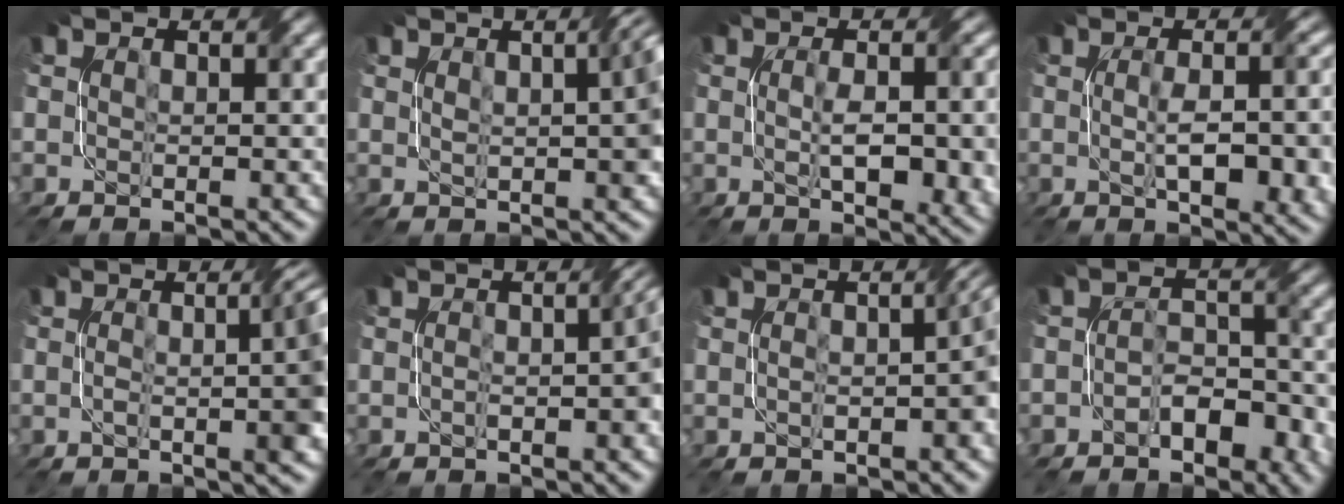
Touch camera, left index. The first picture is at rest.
{"total": 4.6, "force": [0.9, 1.3, 4.3], "torque": [-0.053, 0.012, 0.014]}
{"total": 7.6, "force": [-0.8, 2.5, 7.1], "torque": [-0.107, -0.009, -0.003]}
{"total": 8.3, "force": [-0.9, 2.8, 7.8], "torque": [-0.104, -0.004, -0.007]}
{"total": 7.5, "force": [0.0, 2.7, 7.0], "torque": [-0.063, 0.014, -0.005]}
{"total": 3.3, "force": [-0.6, 0.7, 3.2], "torque": [-0.048, 0.010, -0.010]}
{"total": 4.4, "force": [-0.4, 1.2, 4.2], "torque": [-0.056, 0.005, -0.004]}
{"total": 3.6, "force": [-2.0, 1.9, 2.3], "torque": [-0.035, 0.007, -0.031]}